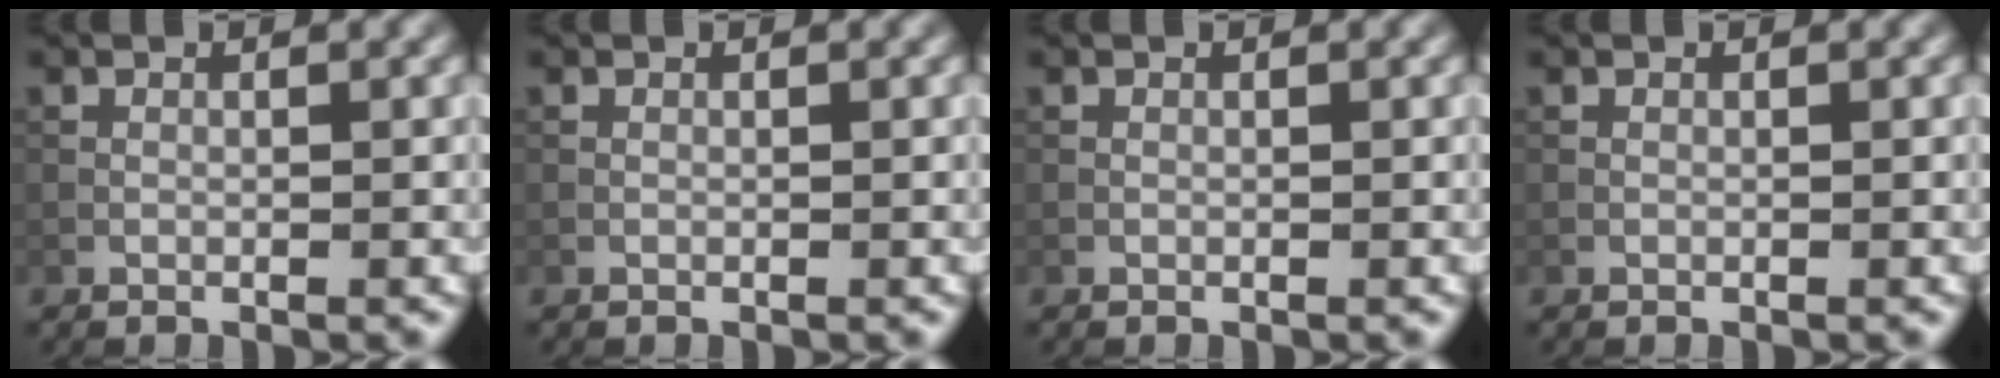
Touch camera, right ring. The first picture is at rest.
{"total": 0.0}
{"total": 0.0}
{"total": 0.0}